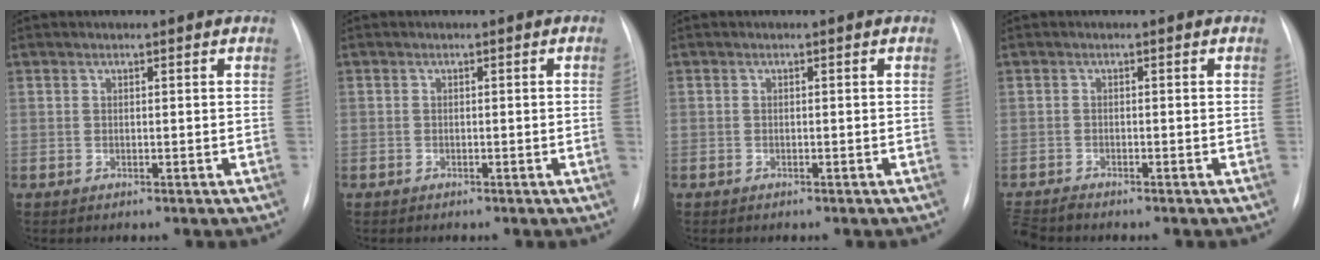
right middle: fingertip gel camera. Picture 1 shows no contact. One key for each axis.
{"total": 0.9, "fx": -0.1, "fy": -0.5, "fz": 0.7, "tx": 0.003, "ty": 0.004, "tz": -0.002}
{"total": 0.0}
{"total": 2.7, "fx": -2.6, "fy": 0.0, "fz": 0.6, "tx": -0.012, "ty": -0.010, "tz": -0.049}